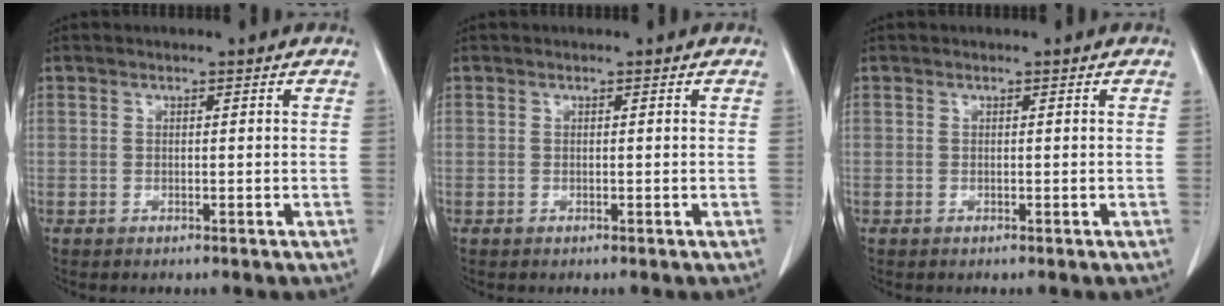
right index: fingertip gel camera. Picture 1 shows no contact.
{"total": 0.0}
{"total": 0.0}